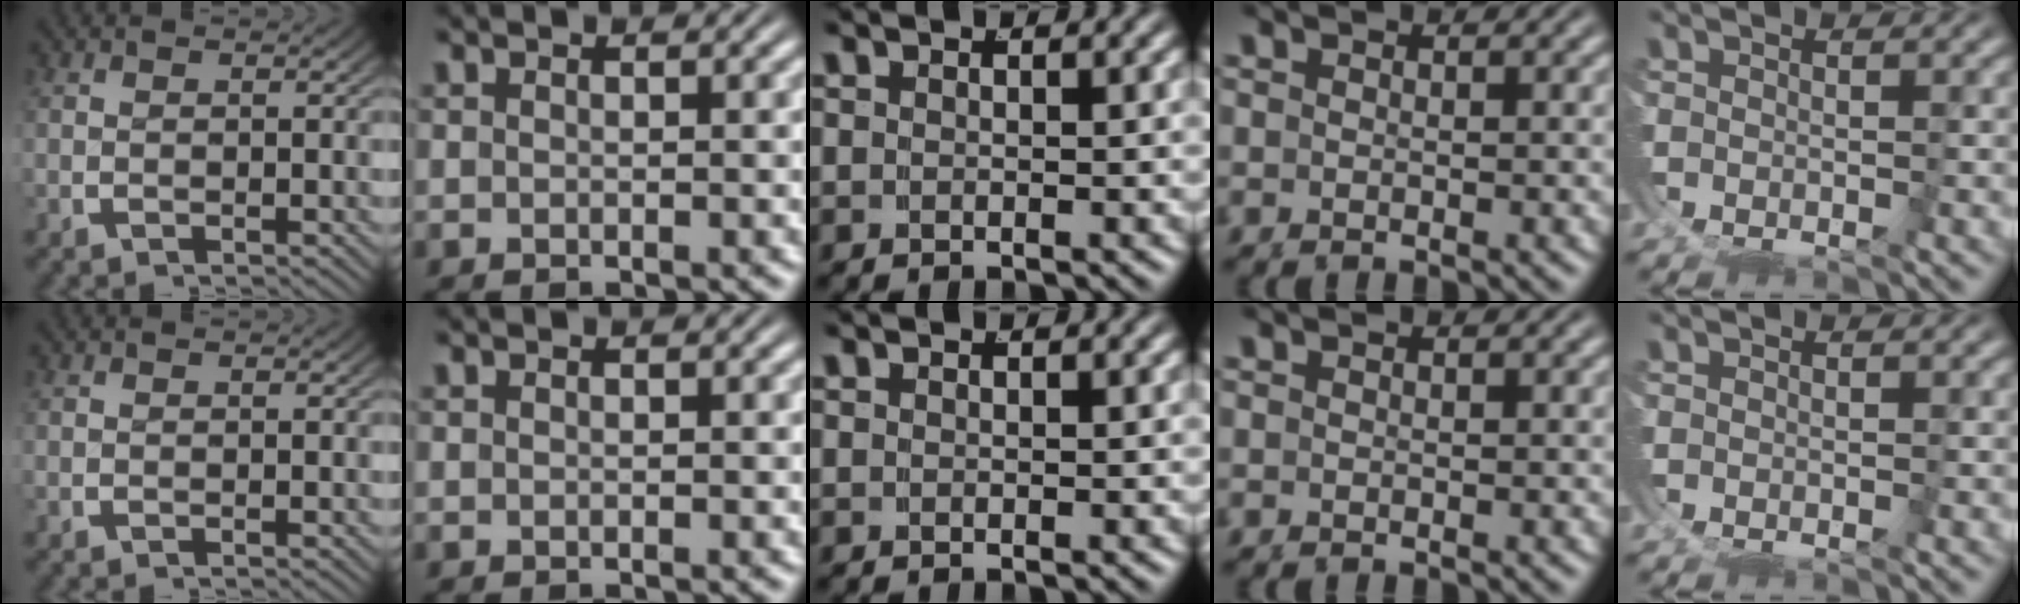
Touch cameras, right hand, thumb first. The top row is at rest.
{}